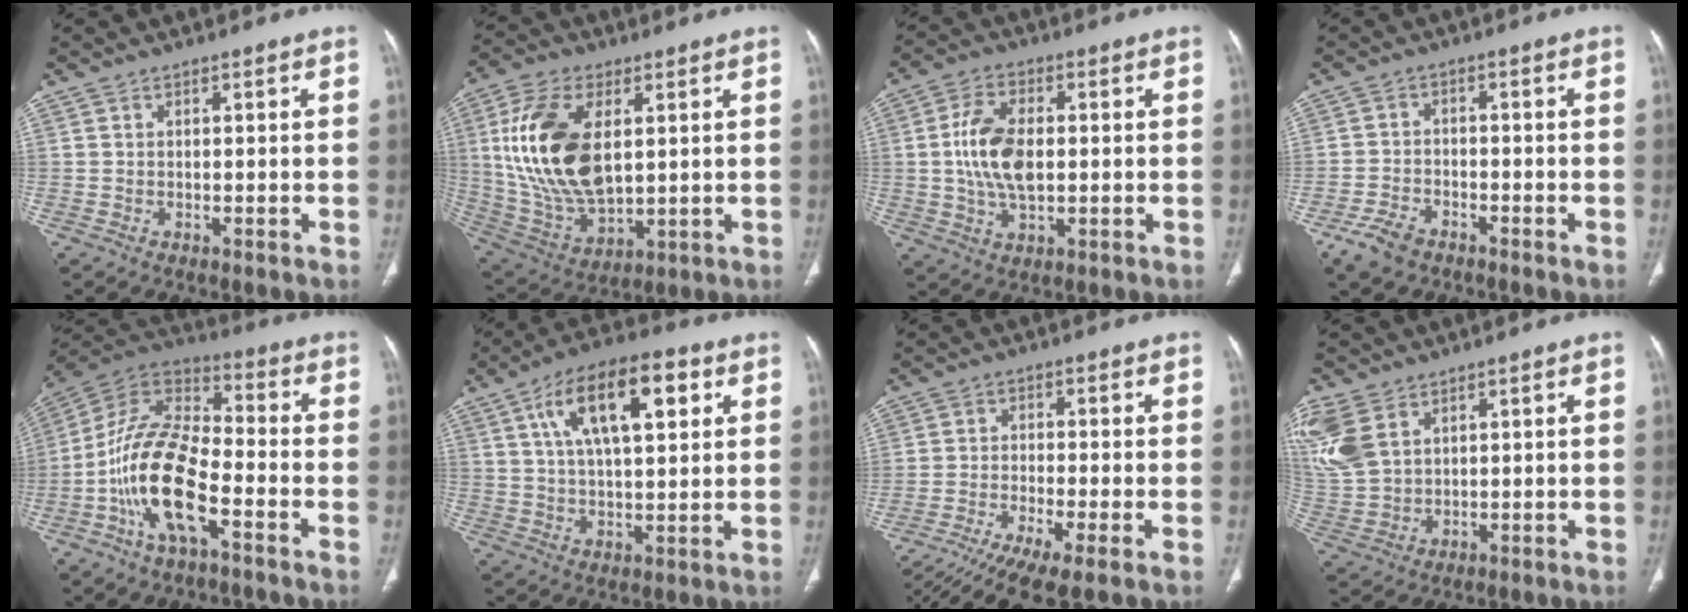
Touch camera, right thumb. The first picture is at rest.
{"total": 20.0, "force": [3.9, 10.9, 16.3], "torque": [-0.322, -0.017, 0.084]}
{"total": 10.7, "force": [0.4, 5.9, 8.9], "torque": [-0.173, 0.003, 0.011]}
{"total": 5.6, "force": [-3.8, 3.1, 2.7], "torque": [-0.057, 0.015, -0.068]}
{"total": 17.6, "force": [-6.3, 8.0, 14.4], "torque": [-0.269, 0.049, -0.120]}
{"total": 16.3, "force": [6.2, 6.8, 13.5], "torque": [-0.209, 0.002, 0.101]}
{"total": 12.8, "force": [-9.1, 1.1, 8.8], "torque": [-0.189, 0.004, -0.158]}
{"total": 10.7, "force": [5.0, 6.9, 6.5], "torque": [-0.158, -0.006, 0.117]}